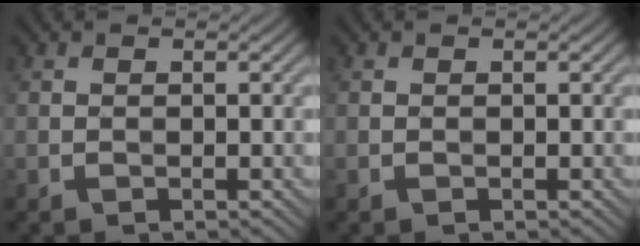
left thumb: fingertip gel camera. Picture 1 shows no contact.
{"total": 0.0}